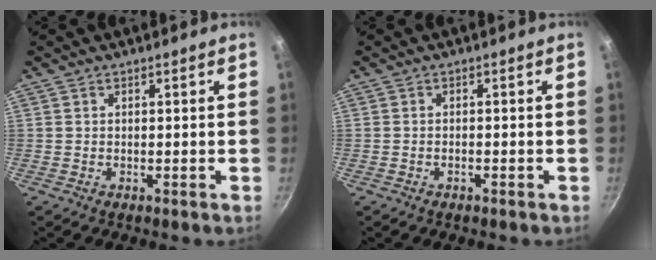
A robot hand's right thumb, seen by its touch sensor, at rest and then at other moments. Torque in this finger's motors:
{"motor_torque": [-0.37, 0.02, -0.22, 0.00, -0.02]}